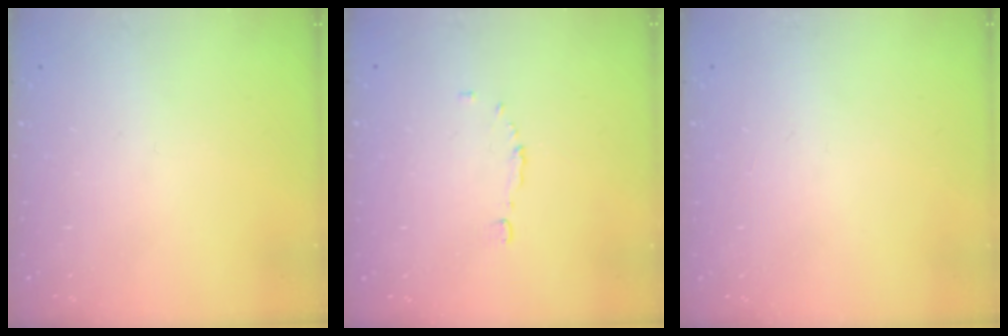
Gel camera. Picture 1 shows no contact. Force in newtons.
{"total": 4.5, "press": 4.5, "slide": 0.5}
{"total": 0.0}